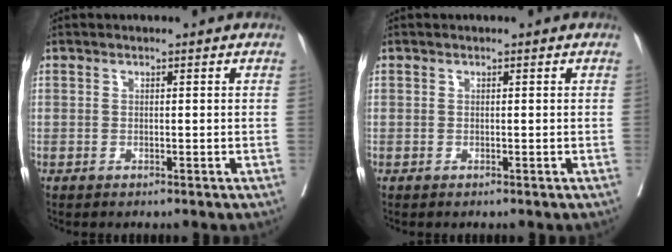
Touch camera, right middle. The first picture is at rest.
{"total": 0.0}